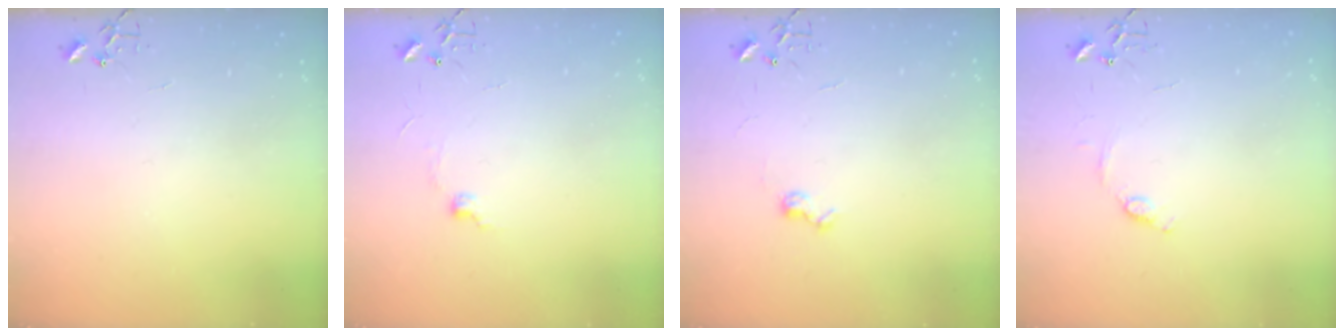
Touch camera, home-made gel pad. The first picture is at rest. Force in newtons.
{"total": 5.3, "press": 5.2, "slide": 0.7}
{"total": 6.0, "press": 6.0, "slide": 0.7}
{"total": 7.3, "press": 7.3, "slide": 0.7}